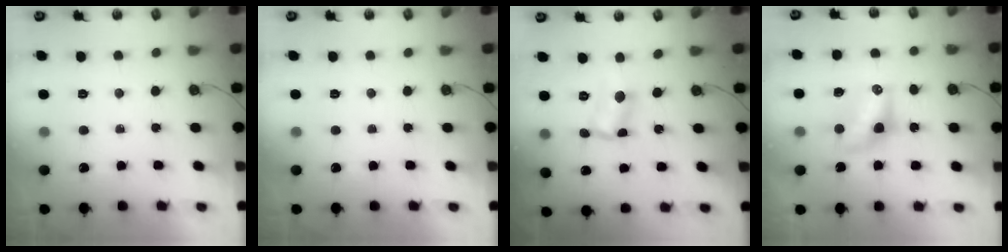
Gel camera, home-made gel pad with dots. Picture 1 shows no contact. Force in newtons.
{"total": 0.0}
{"total": 2.0, "press": 2.0, "slide": 0.6}
{"total": 7.7, "press": 7.5, "slide": 1.8}